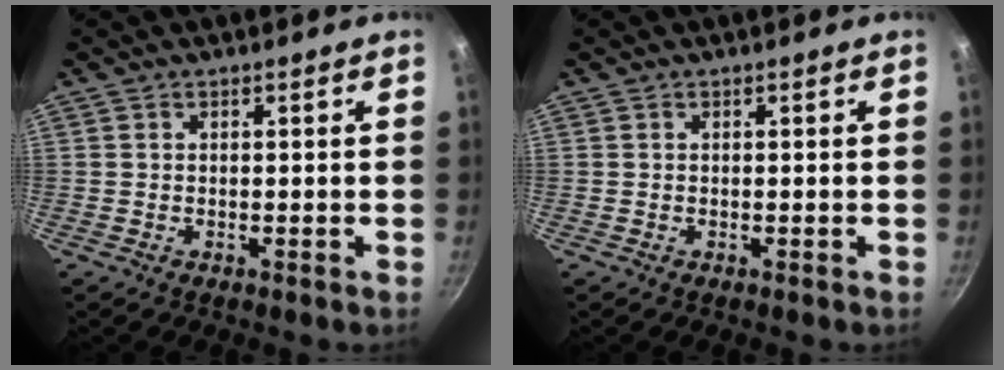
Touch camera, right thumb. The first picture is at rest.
{"total": 0.0}